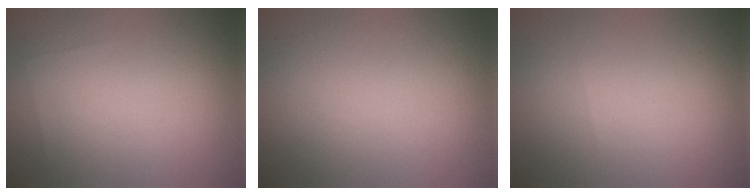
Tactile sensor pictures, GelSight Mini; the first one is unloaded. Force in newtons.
{"total": 0.0}
{"total": 0.0}